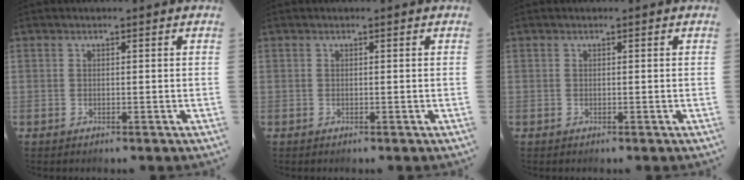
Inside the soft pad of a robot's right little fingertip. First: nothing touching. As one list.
[{"total": 0.0}, {"total": 0.0}]